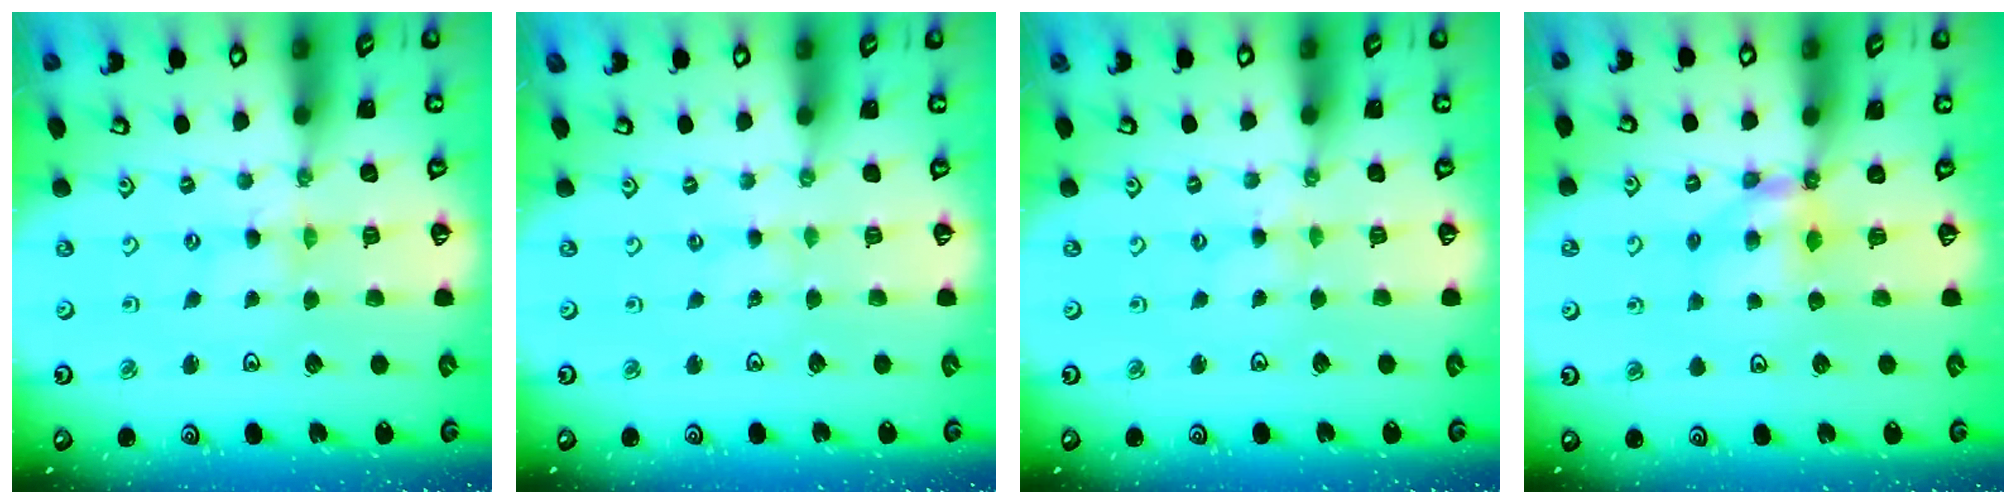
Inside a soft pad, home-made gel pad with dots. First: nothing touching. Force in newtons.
{"total": 0.0}
{"total": 1.8, "press": 1.8, "slide": 0.3}
{"total": 6.2, "press": 6.1, "slide": 0.7}